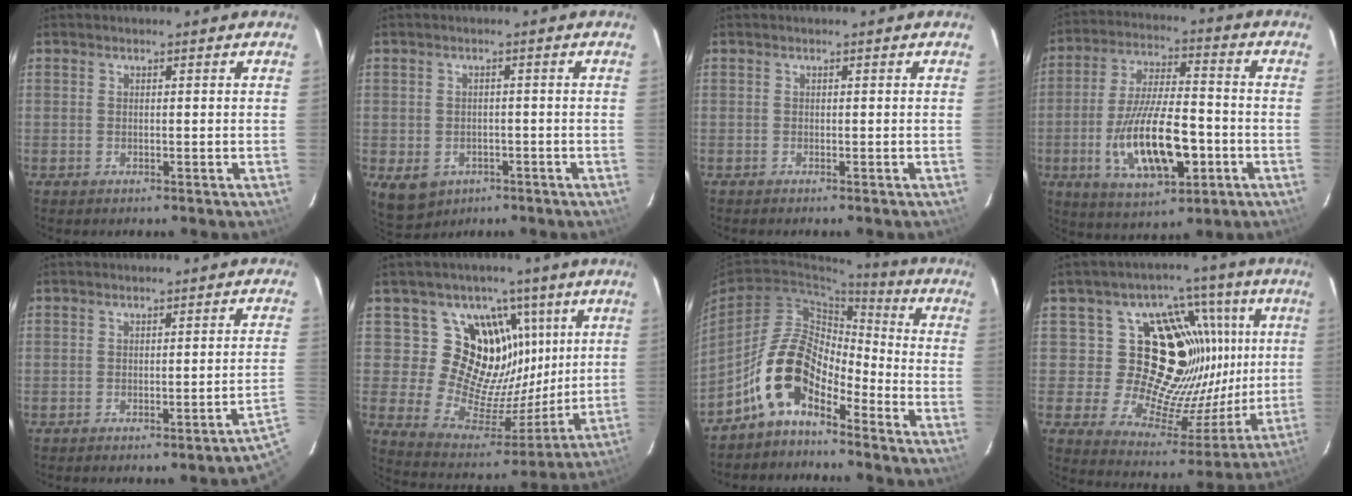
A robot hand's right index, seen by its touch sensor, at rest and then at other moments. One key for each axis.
{"total": 6.3, "fx": -2.7, "fy": 5.2, "fz": 2.4, "tx": -0.051, "ty": 0.004, "tz": -0.024}
{"total": 0.0}
{"total": 16.4, "fx": -4.7, "fy": 6.2, "fz": 14.5, "tx": -0.288, "ty": -0.013, "tz": -0.071}
{"total": 4.4, "fx": -3.1, "fy": -1.1, "fz": 3.0, "tx": -0.049, "ty": -0.004, "tz": -0.035}
{"total": 17.1, "fx": 7.2, "fy": 13.8, "fz": 7.1, "tx": -0.133, "ty": -0.008, "tz": 0.136}
{"total": 10.6, "fx": -7.1, "fy": 4.5, "fz": 6.5, "tx": -0.124, "ty": 0.025, "tz": -0.146}
{"total": 21.8, "fx": 6.0, "fy": 17.0, "fz": 12.2, "tx": -0.172, "ty": 0.006, "tz": 0.117}